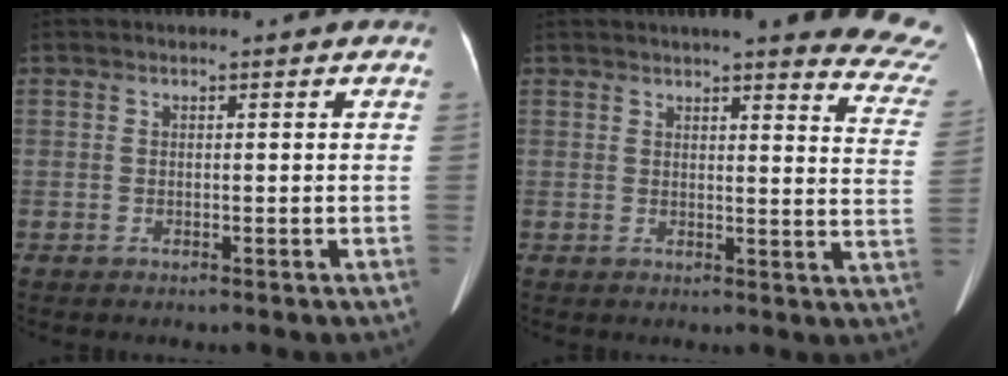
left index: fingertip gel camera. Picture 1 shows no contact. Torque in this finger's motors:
{"motor_torque": [0.20, -0.33, 0.03, 0.03]}